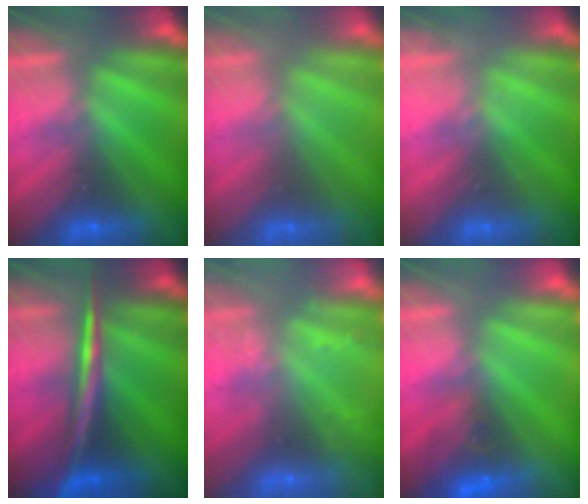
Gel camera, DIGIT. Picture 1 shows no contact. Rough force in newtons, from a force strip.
{"total": 2.9}
{"total": 2.1}
{"total": 2.9}
{"total": 2.4}
{"total": 2.6}